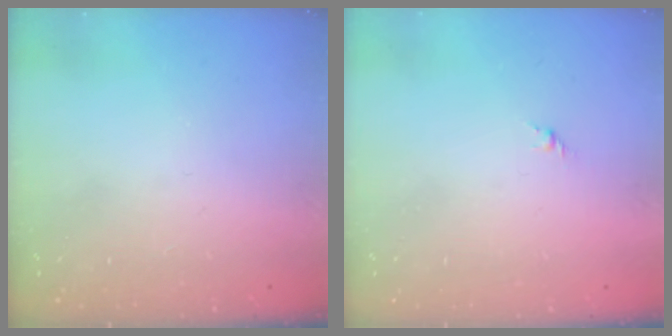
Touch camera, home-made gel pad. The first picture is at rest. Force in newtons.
{"total": 1.6, "press": 1.5, "slide": 0.6}